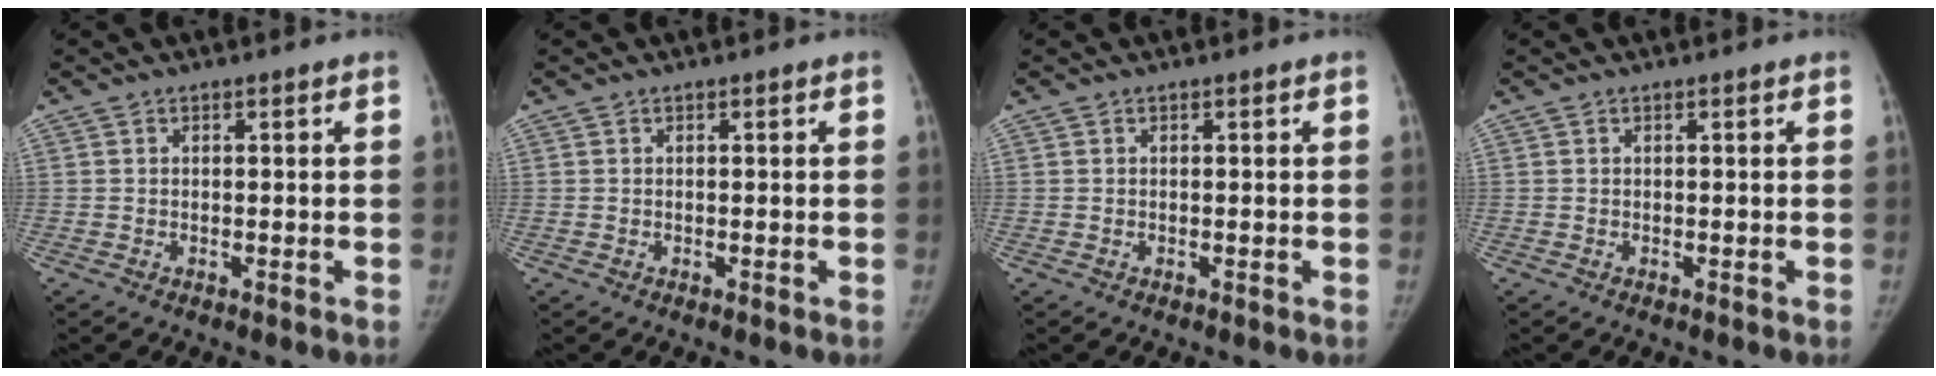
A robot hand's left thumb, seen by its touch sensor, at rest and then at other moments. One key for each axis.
{"total": 0.0}
{"total": 0.0}
{"total": 0.0}